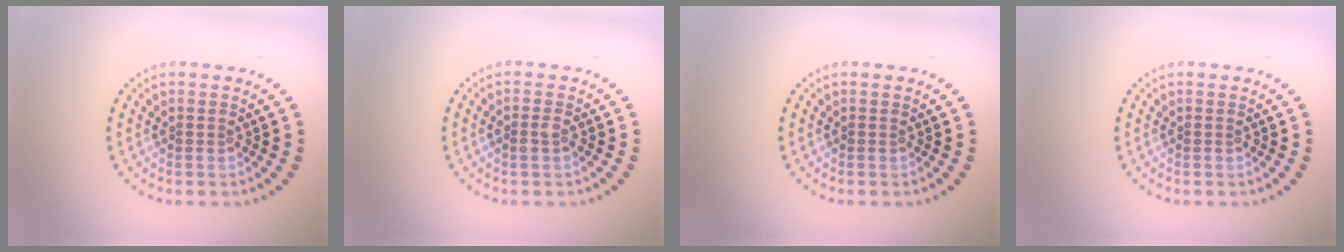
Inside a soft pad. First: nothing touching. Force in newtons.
{"total": 1.0, "press": 1.0, "slide": 0.2}
{"total": 0.0}
{"total": 0.0}